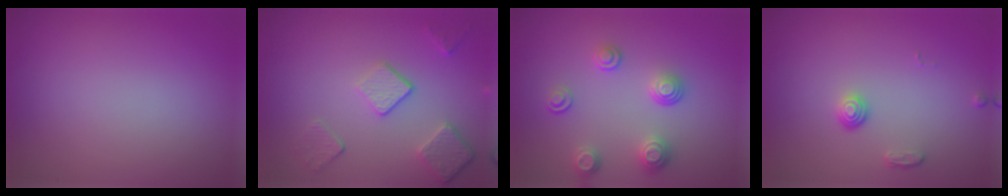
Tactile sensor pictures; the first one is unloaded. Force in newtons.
{"total": 3.6, "press": 2.9, "slide": 2.2}
{"total": 2.9, "press": 2.6, "slide": 1.4}
{"total": 1.3, "press": 1.0, "slide": 0.9}